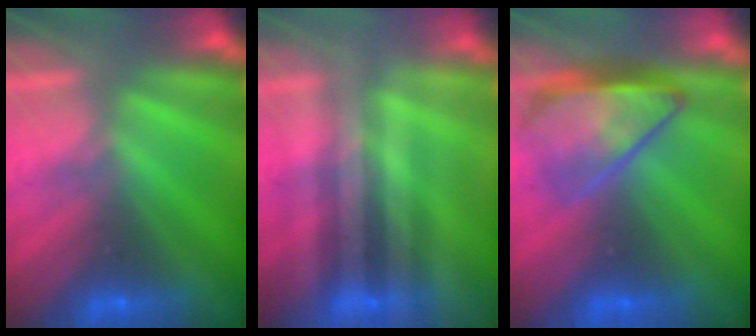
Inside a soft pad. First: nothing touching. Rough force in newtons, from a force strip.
{"total": 1.8}
{"total": 3.7}